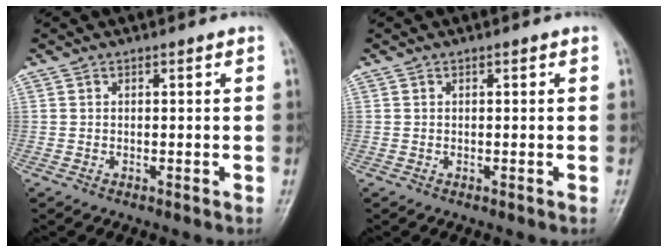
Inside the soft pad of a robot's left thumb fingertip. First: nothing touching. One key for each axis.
{"total": 0.0}